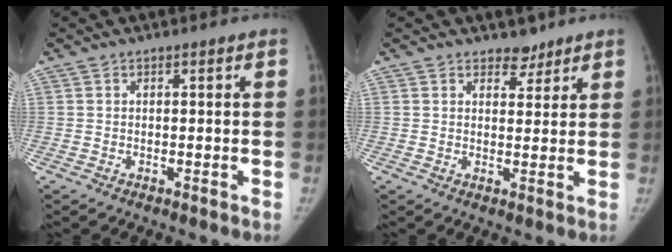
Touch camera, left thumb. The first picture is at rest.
{"total": 2.9, "force": [2.3, 1.6, 0.5], "torque": [0.013, -0.015, 0.031]}